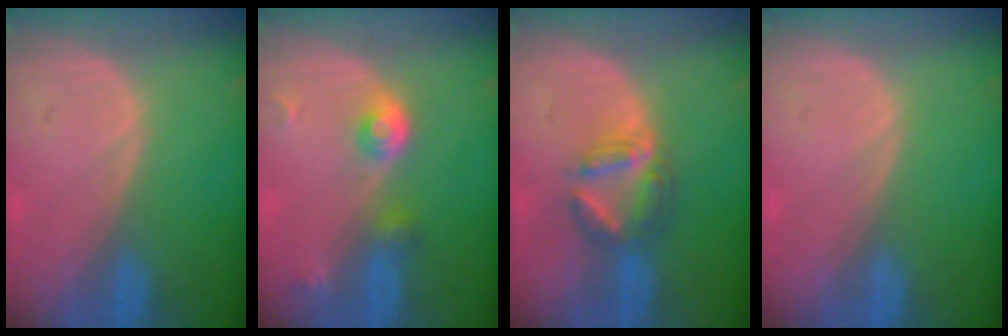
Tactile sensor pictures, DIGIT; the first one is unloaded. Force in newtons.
{"total": 4.0, "press": 3.9, "slide": 0.9}
{"total": 5.9, "press": 5.4, "slide": 2.5}
{"total": 0.0}